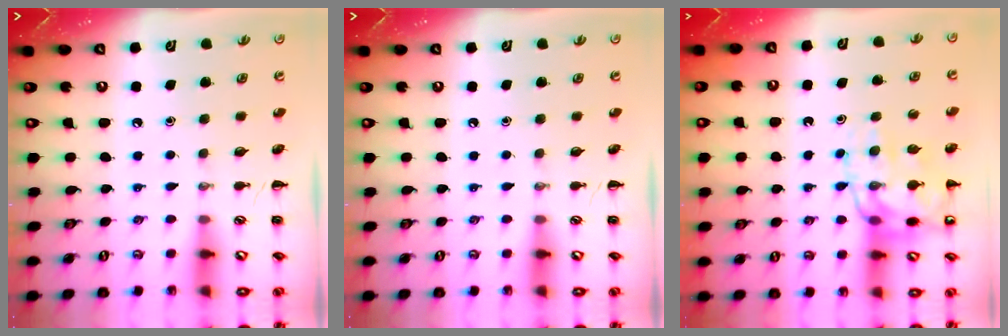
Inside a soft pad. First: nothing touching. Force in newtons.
{"total": 0.0}
{"total": 13.3, "press": 13.1, "slide": 2.5}